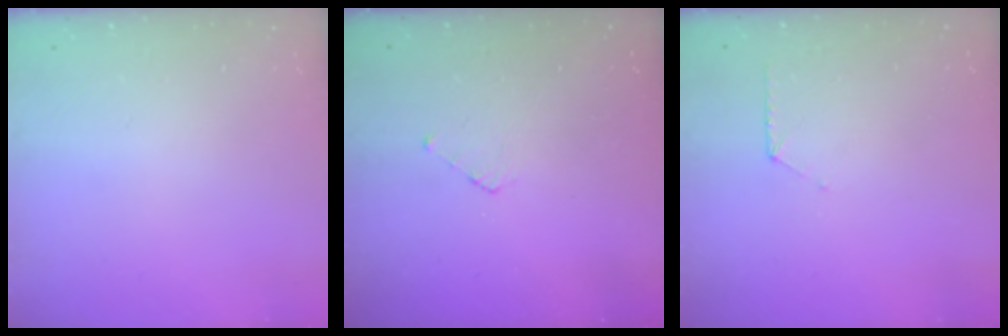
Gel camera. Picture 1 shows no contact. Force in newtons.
{"total": 3.9, "press": 3.9, "slide": 0.2}
{"total": 5.9, "press": 5.9, "slide": 0.6}